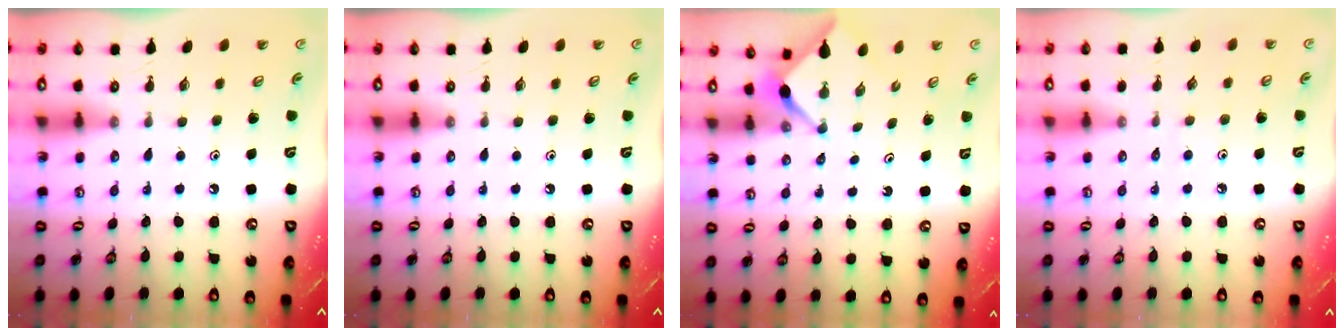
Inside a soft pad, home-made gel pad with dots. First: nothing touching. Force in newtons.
{"total": 0.0}
{"total": 2.5, "press": 2.5, "slide": 0.3}
{"total": 2.6, "press": 2.5, "slide": 0.6}